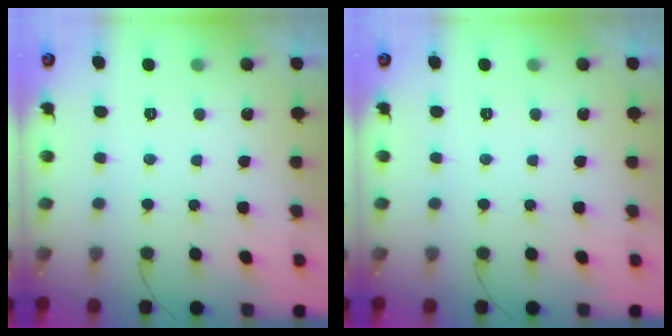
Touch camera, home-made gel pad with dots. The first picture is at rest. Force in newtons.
{"total": 0.0}